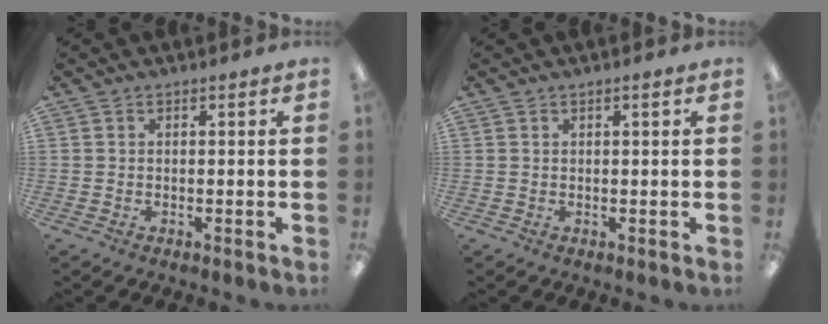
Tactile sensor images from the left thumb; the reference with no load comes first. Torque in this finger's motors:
{"motor_torque": [-0.27, -0.26, -0.59, 0.19, 0.04]}